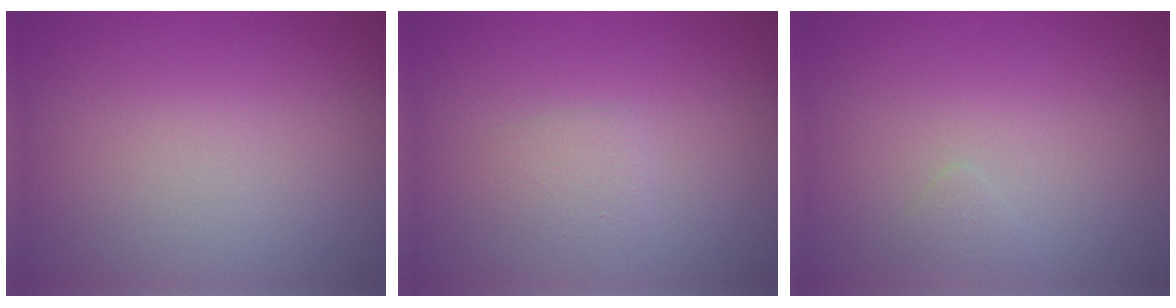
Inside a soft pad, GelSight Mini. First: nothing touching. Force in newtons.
{"total": 1.1, "press": 1.1, "slide": 0.1}
{"total": 0.6, "press": 0.6, "slide": 0.0}